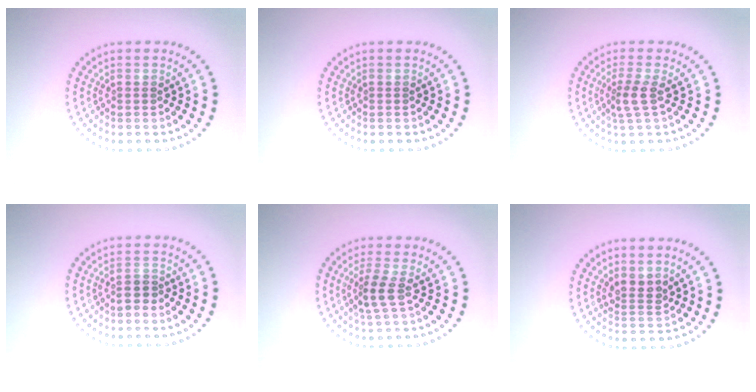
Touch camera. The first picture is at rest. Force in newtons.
{"total": 0.0}
{"total": 2.0, "press": 1.6, "slide": 1.3}
{"total": 1.1, "press": 0.9, "slide": 0.7}
{"total": 2.3, "press": 2.0, "slide": 1.1}
{"total": 2.1, "press": 1.7, "slide": 1.2}